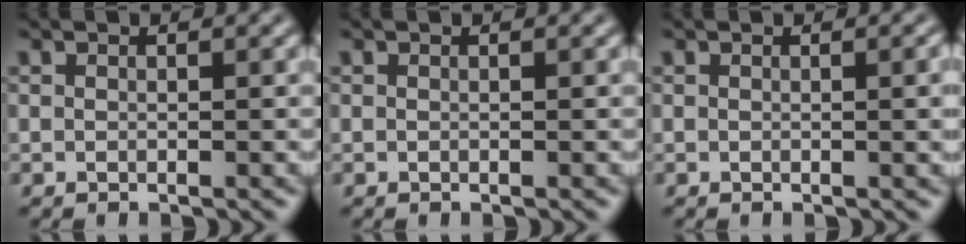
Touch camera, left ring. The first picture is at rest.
{"total": 0.0}
{"total": 1.8, "force": [0.1, 0.5, 1.8], "torque": [-0.018, 0.001, -0.001]}